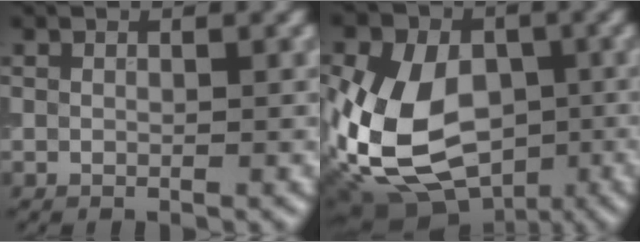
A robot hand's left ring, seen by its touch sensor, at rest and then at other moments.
{"total": 15.1, "force": [-2.4, 11.3, 9.7], "torque": [-0.185, -0.009, -0.045]}